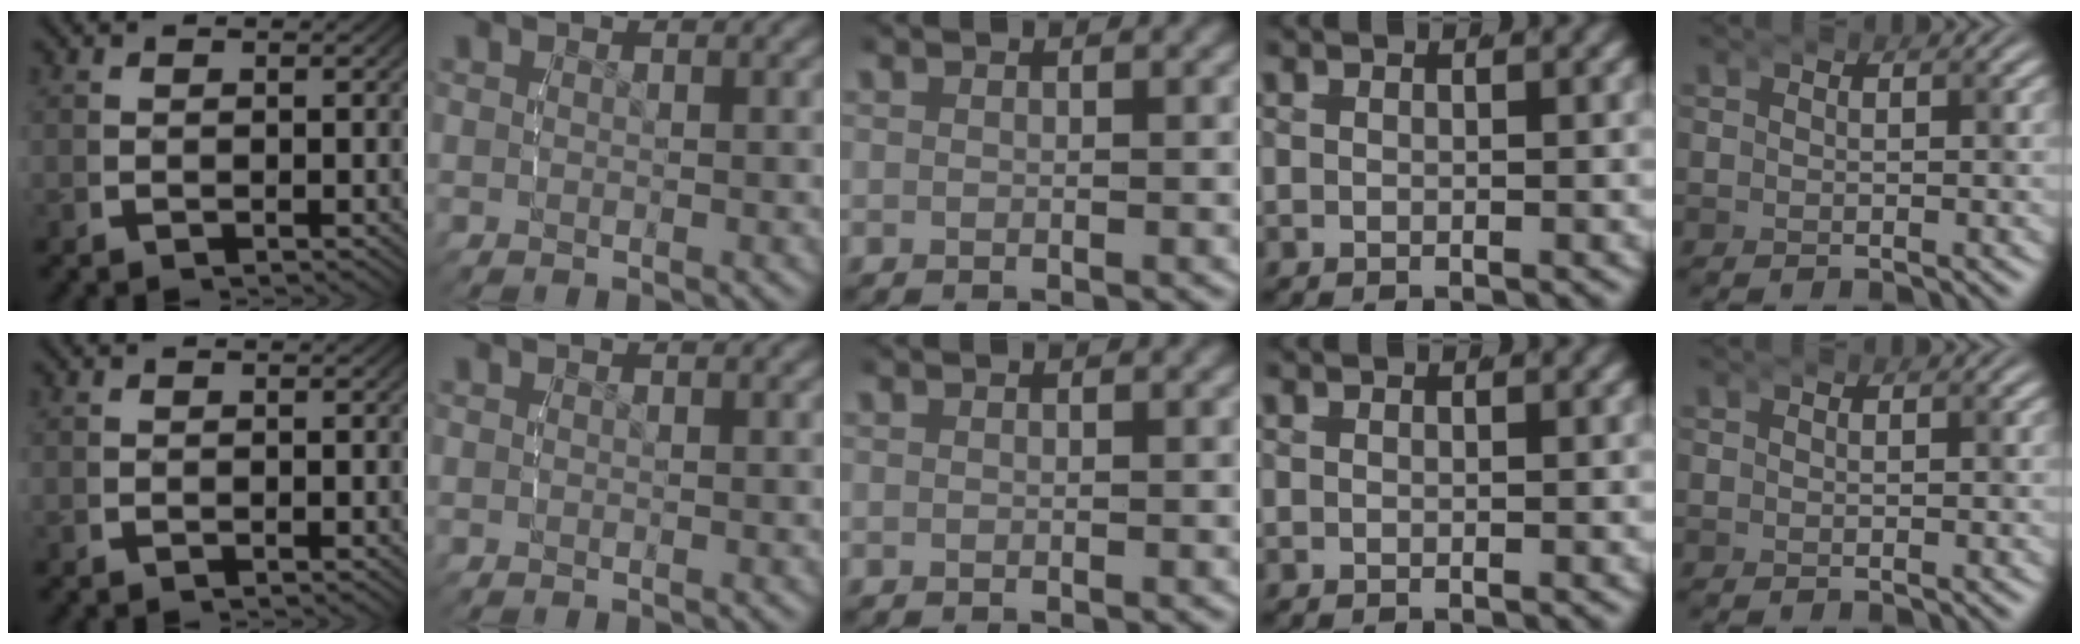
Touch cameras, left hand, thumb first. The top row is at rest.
{}